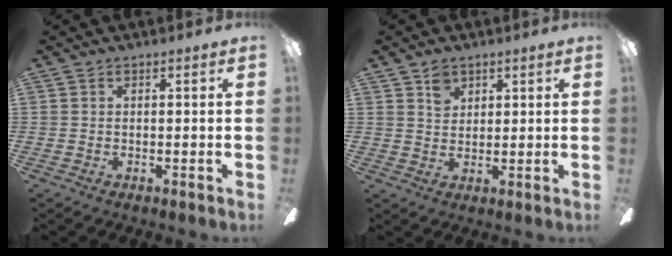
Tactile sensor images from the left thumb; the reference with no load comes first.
{"total": 3.9, "force": [2.5, 2.7, 1.3], "torque": [-0.007, -0.007, 0.044]}